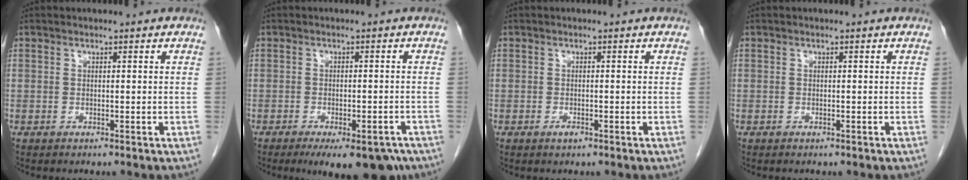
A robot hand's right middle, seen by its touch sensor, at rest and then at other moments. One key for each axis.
{"total": 10.4, "fx": -7.4, "fy": 3.9, "fz": 6.3, "tx": -0.073, "ty": -0.003, "tz": -0.099}
{"total": 0.9, "fx": -0.5, "fy": 0.4, "fz": 0.6, "tx": -0.011, "ty": 0.000, "tz": -0.007}
{"total": 0.0}